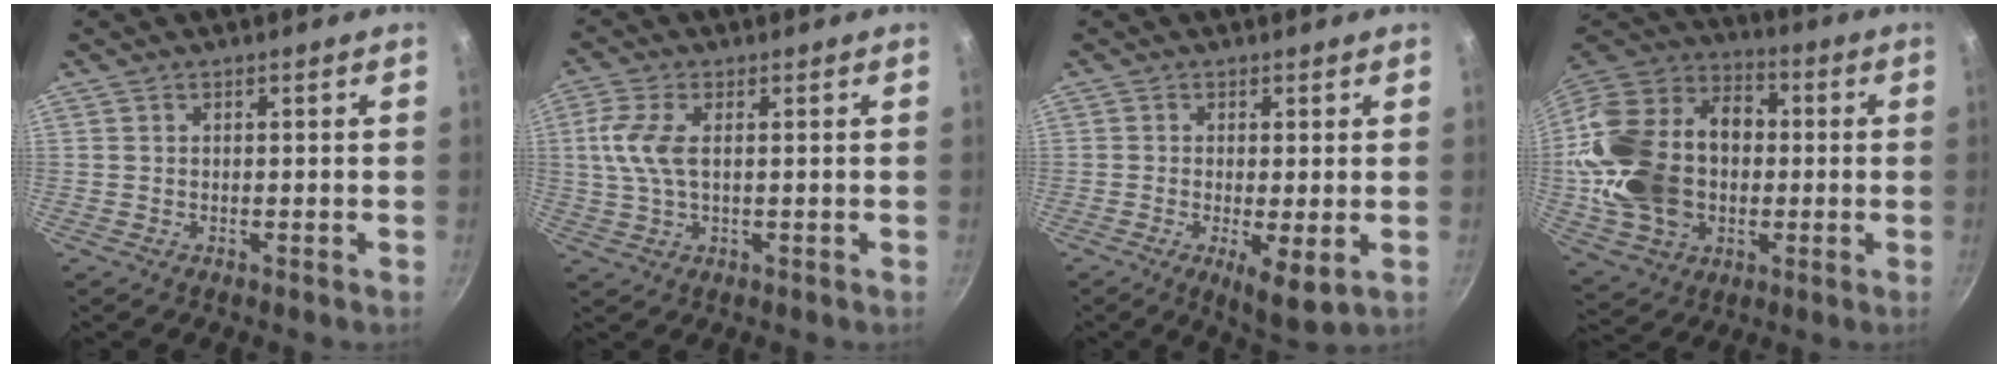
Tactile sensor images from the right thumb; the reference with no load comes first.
{"total": 6.9, "force": [1.0, 3.3, 6.0], "torque": [-0.135, 0.008, 0.016]}
{"total": 6.4, "force": [-1.3, 1.6, 6.0], "torque": [-0.098, -0.013, -0.013]}
{"total": 26.8, "force": [-0.9, 19.8, 18.0], "torque": [-0.328, 0.044, -0.007]}